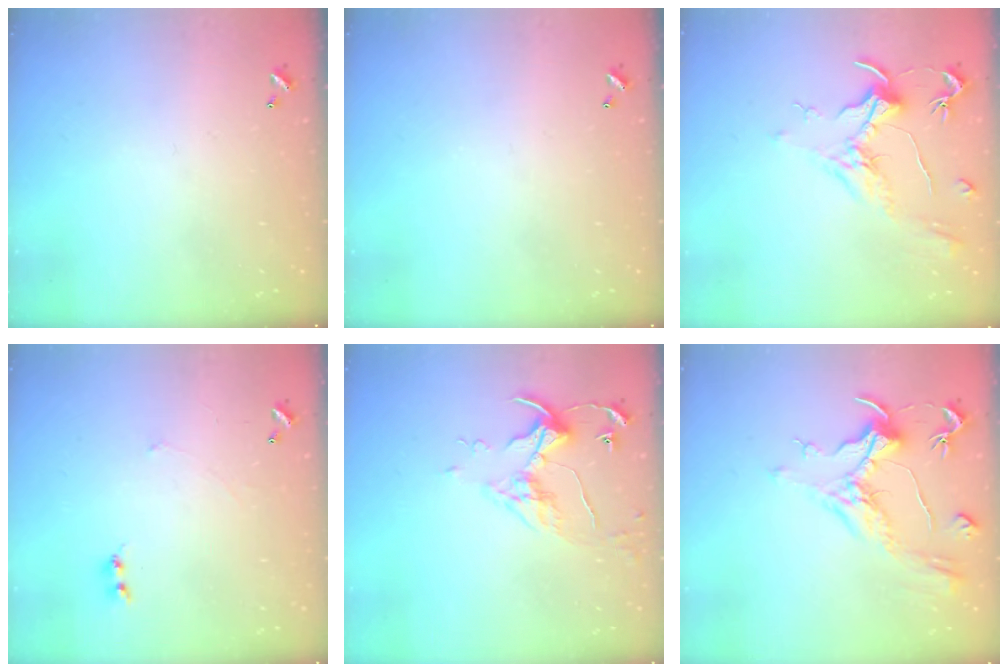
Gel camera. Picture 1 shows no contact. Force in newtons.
{"total": 0.0}
{"total": 2.0, "press": 1.8, "slide": 0.8}
{"total": 1.6, "press": 1.5, "slide": 0.5}
{"total": 5.0, "press": 5.0, "slide": 0.7}
{"total": 1.1, "press": 0.1, "slide": 1.1}